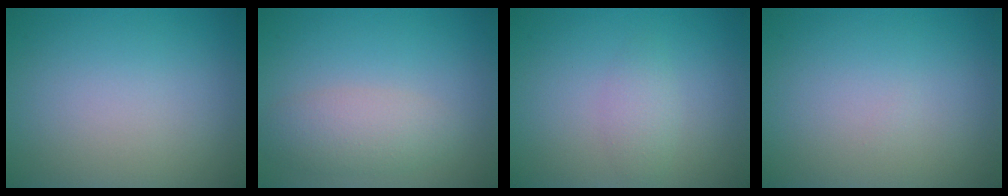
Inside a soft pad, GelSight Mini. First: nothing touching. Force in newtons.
{"total": 3.1, "press": 3.1, "slide": 0.0}
{"total": 1.6, "press": 1.6, "slide": 0.1}
{"total": 0.0}